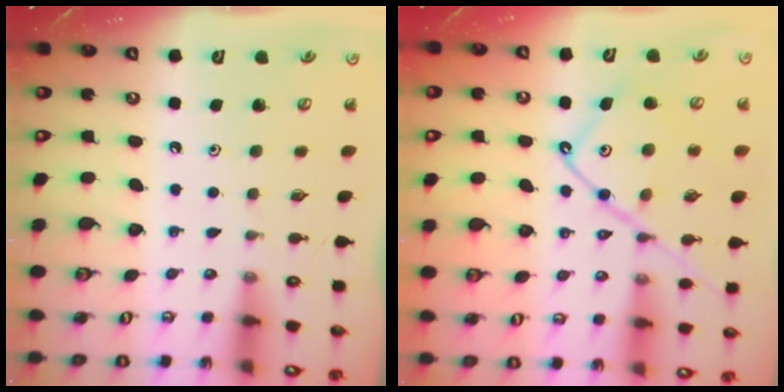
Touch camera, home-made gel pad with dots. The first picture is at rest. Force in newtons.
{"total": 13.7, "press": 13.6, "slide": 1.3}